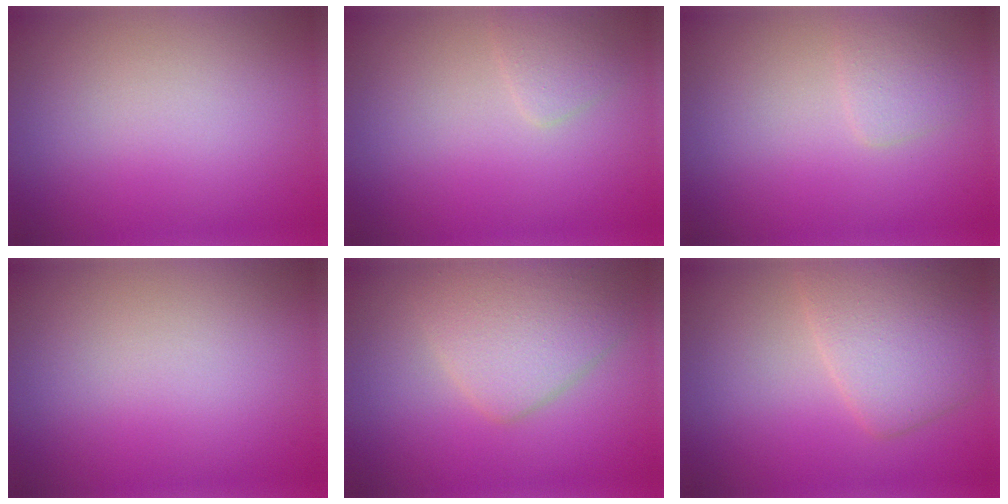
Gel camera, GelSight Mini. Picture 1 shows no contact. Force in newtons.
{"total": 1.3, "press": 1.3, "slide": 0.1}
{"total": 1.5, "press": 1.5, "slide": 0.1}
{"total": 0.0}
{"total": 4.4, "press": 4.4, "slide": 0.1}
{"total": 4.7, "press": 4.7, "slide": 0.3}